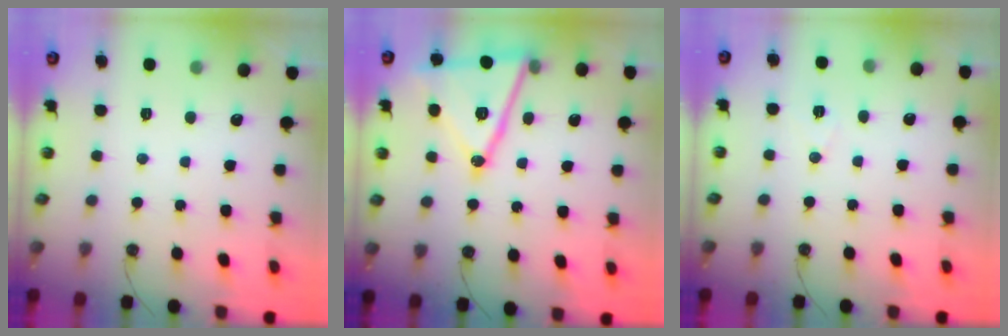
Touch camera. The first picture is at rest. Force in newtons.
{"total": 18.6, "press": 18.3, "slide": 3.3}
{"total": 6.1, "press": 4.2, "slide": 4.4}